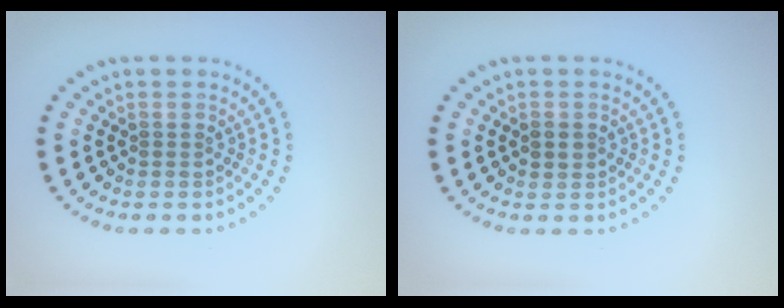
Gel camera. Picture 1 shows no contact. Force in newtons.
{"total": 1.2, "press": 1.1, "slide": 0.3}